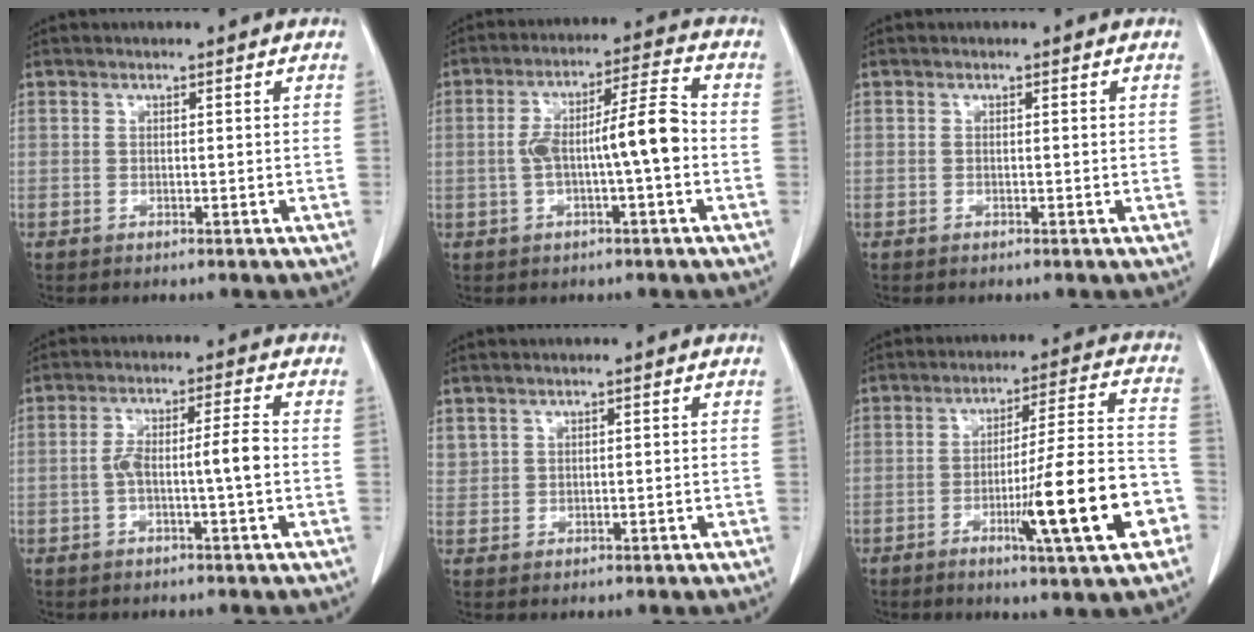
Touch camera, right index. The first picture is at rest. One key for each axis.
{"total": 9.3, "fx": -1.3, "fy": 0.9, "fz": 9.2, "tx": -0.162, "ty": 0.026, "tz": -0.023}
{"total": 0.0}
{"total": 5.7, "fx": -1.1, "fy": 0.2, "fz": 5.6, "tx": -0.107, "ty": 0.018, "tz": -0.015}
{"total": 1.8, "fx": 1.0, "fy": 1.4, "fz": 0.2, "tx": -0.002, "ty": 0.007, "tz": 0.022}
{"total": 15.5, "fx": -5.6, "fy": 0.7, "fz": 14.4, "tx": -0.220, "ty": 0.000, "tz": -0.083}